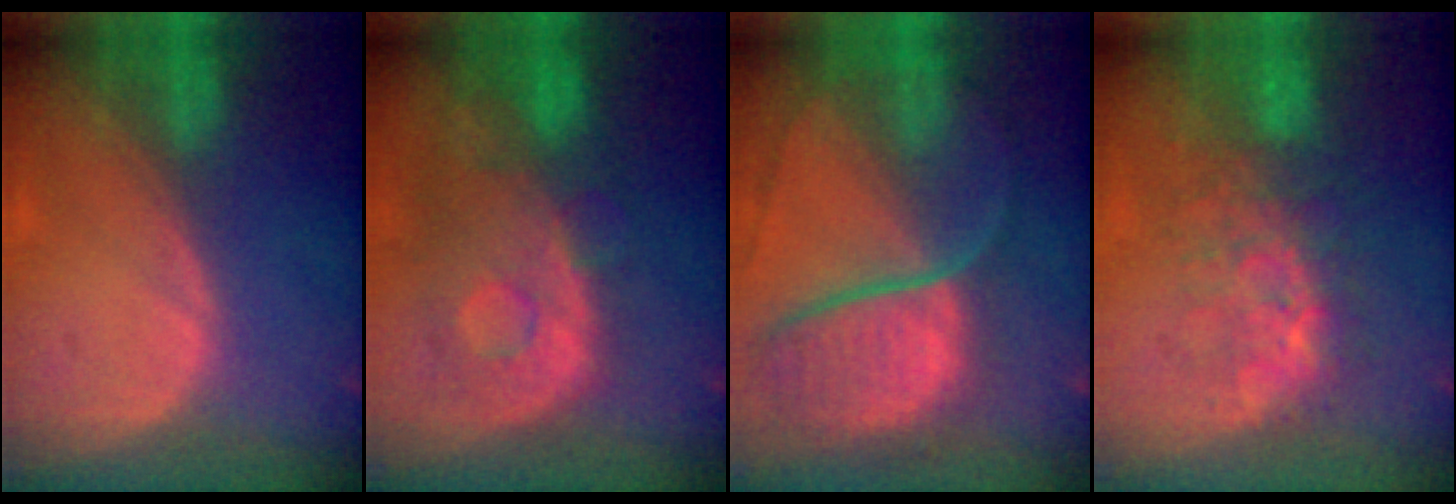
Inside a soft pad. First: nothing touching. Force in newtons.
{"total": 10.8, "press": 9.5, "slide": 5.1}
{"total": 11.0, "press": 9.2, "slide": 6.1}
{"total": 7.9, "press": 7.7, "slide": 1.4}